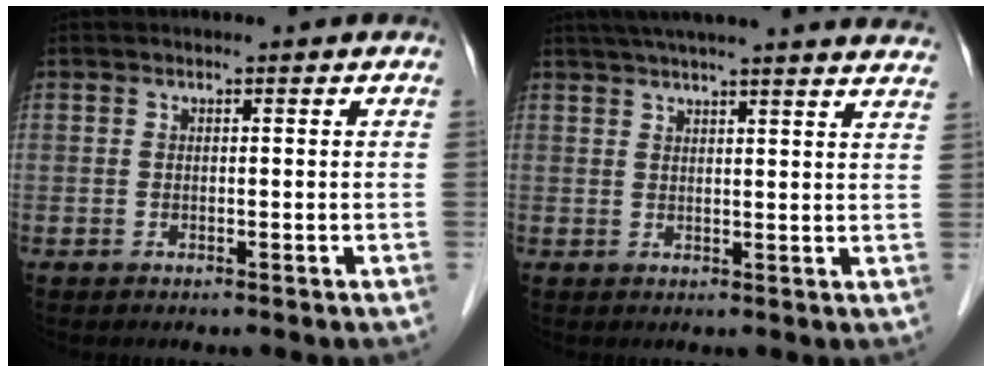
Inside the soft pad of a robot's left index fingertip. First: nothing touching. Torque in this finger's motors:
{"motor_torque": [-0.65, -0.84, 0.48, 0.10]}